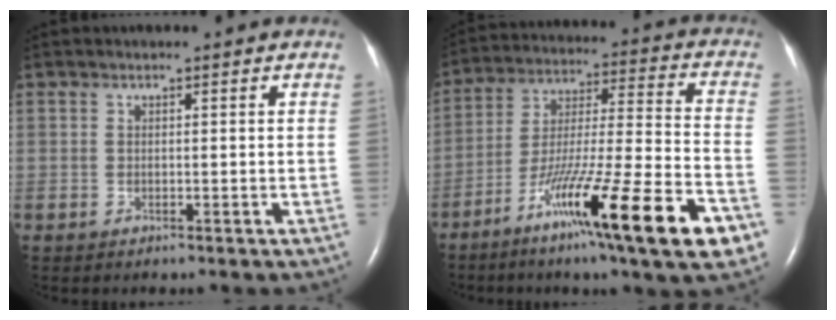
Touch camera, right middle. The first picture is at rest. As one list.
[{"total": 22.8, "force": [-11.8, 0.9, 19.5], "torque": [-0.291, -0.043, -0.197]}]